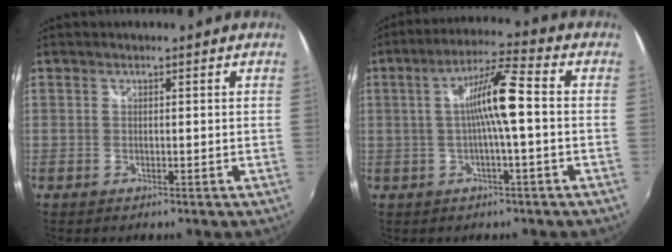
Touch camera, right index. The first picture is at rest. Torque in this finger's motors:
{"motor_torque": [1.94, -0.19, 0.61, 0.19]}